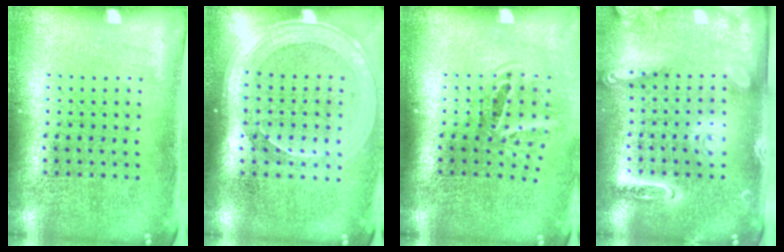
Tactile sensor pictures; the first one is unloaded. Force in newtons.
{"total": 1.8, "press": 1.6, "slide": 0.8}
{"total": 1.8, "press": 1.2, "slide": 1.4}
{"total": 2.2, "press": 1.9, "slide": 1.1}